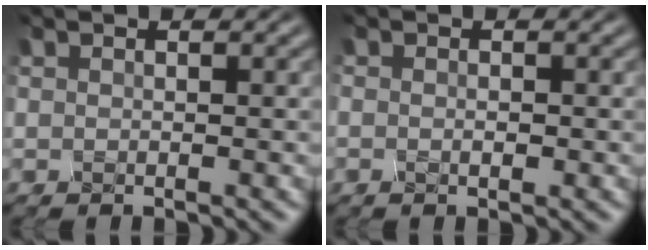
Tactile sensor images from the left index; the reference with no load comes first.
{"total": 0.7, "force": [-0.5, 0.3, 0.5], "torque": [-0.008, -0.002, -0.007]}